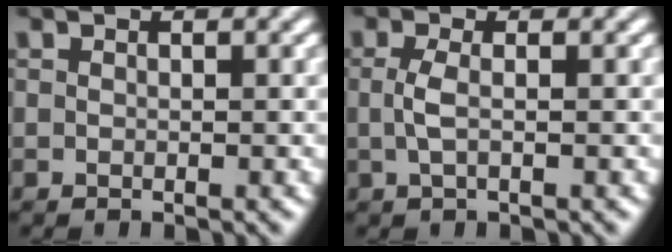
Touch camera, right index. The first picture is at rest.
{"total": 1.5, "force": [-0.2, -0.7, 1.3], "torque": [-0.029, -0.004, 0.003]}